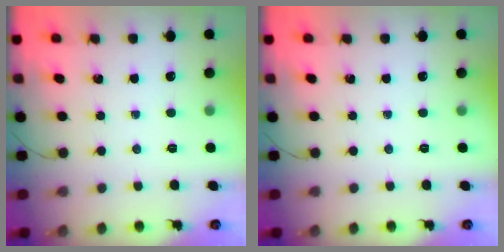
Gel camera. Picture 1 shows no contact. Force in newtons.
{"total": 0.0}